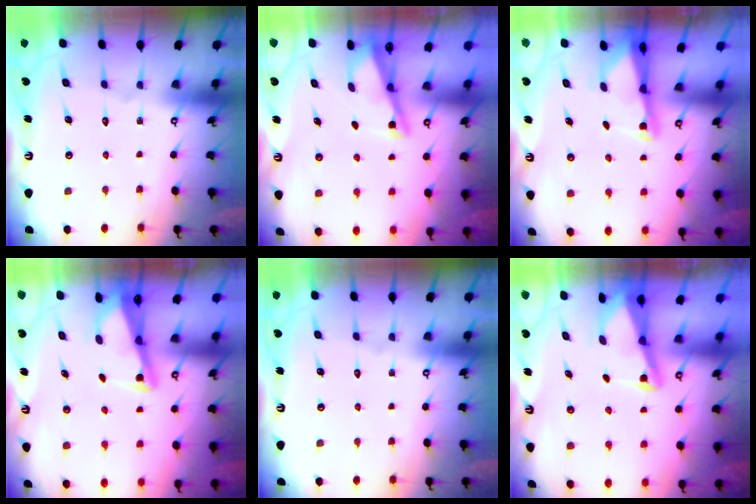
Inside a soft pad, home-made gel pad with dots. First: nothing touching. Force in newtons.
{"total": 2.9, "press": 2.9, "slide": 0.4}
{"total": 2.0, "press": 2.0, "slide": 0.3}
{"total": 2.6, "press": 2.6, "slide": 0.2}
{"total": 0.0}
{"total": 2.7, "press": 2.6, "slide": 0.6}